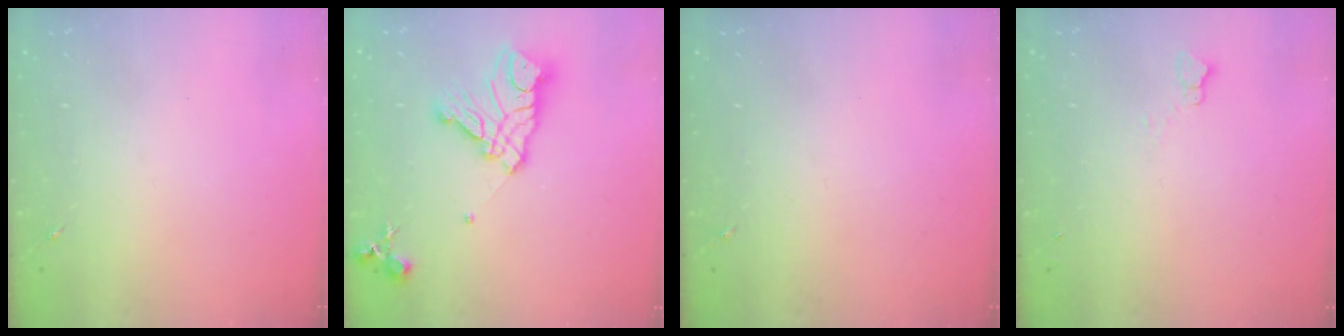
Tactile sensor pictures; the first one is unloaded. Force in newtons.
{"total": 15.7, "press": 15.7, "slide": 1.5}
{"total": 0.0}
{"total": 2.3, "press": 2.3, "slide": 0.2}